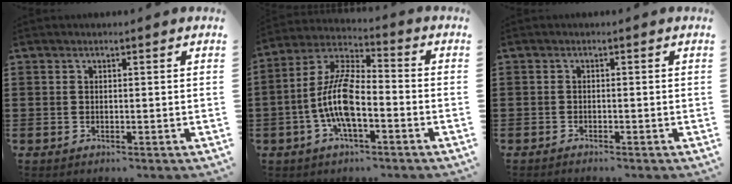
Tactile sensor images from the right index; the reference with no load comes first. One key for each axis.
{"total": 10.4, "fx": -2.8, "fy": 3.7, "fz": 9.3, "tx": -0.219, "ty": -0.008, "tz": -0.059}
{"total": 0.7, "fx": -0.7, "fy": 0.0, "fz": 0.0, "tx": -0.001, "ty": 0.000, "tz": -0.015}